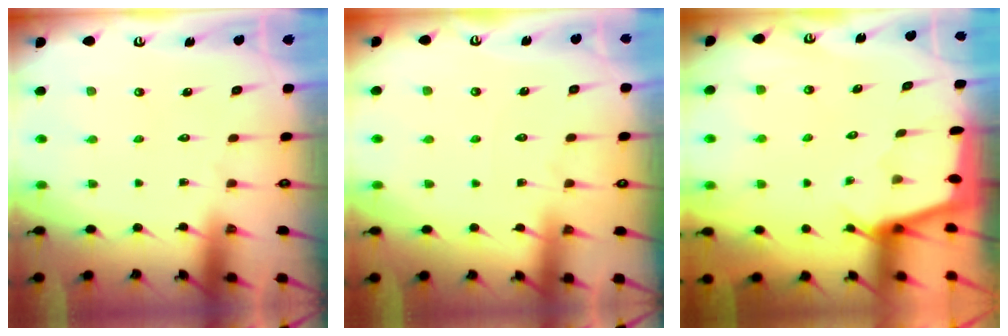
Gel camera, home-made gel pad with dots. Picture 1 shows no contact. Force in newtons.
{"total": 2.5, "press": 2.5, "slide": 0.5}
{"total": 2.2, "press": 2.2, "slide": 0.3}